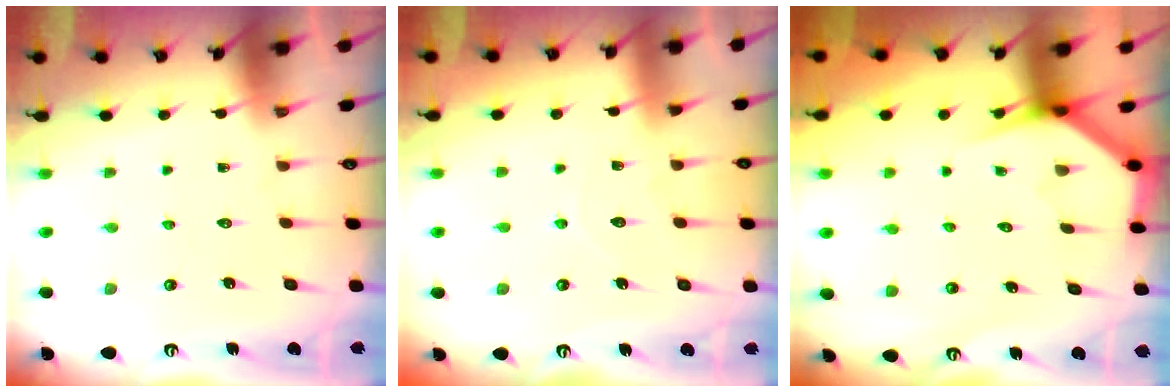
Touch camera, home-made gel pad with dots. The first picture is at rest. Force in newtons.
{"total": 5.2, "press": 5.2, "slide": 0.3}
{"total": 3.6, "press": 3.6, "slide": 0.3}